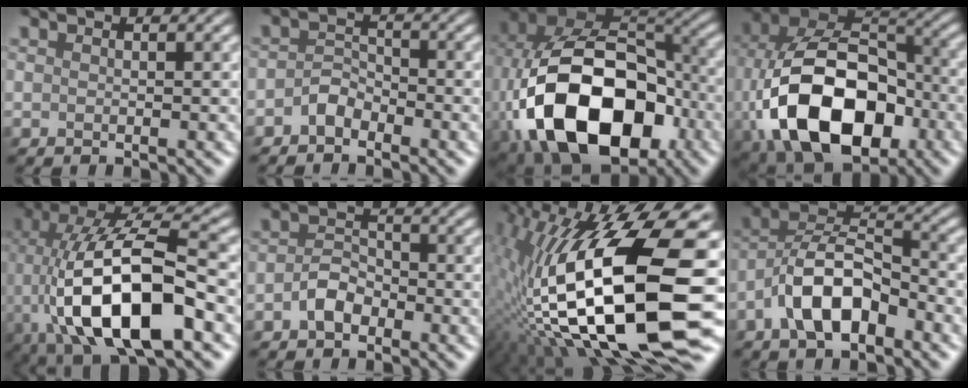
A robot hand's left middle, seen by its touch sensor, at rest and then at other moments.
{"total": 1.6, "force": [-1.3, 0.8, 0.2], "torque": [-0.012, 0.013, -0.030]}
{"total": 17.6, "force": [-4.4, 12.1, 12.0], "torque": [-0.249, -0.030, -0.050]}
{"total": 15.3, "force": [-4.1, 10.1, 10.8], "torque": [-0.212, -0.022, -0.064]}
{"total": 13.1, "force": [-2.9, 5.0, 11.7], "torque": [-0.207, 0.011, -0.056]}
{"total": 1.9, "force": [-1.3, 1.2, 0.9], "torque": [-0.022, 0.011, -0.026]}
{"total": 17.5, "force": [-2.8, 6.0, 16.2], "torque": [-0.316, 0.008, -0.052]}
{"total": 6.9, "force": [-3.5, 3.1, 5.0], "torque": [-0.092, 0.018, -0.072]}